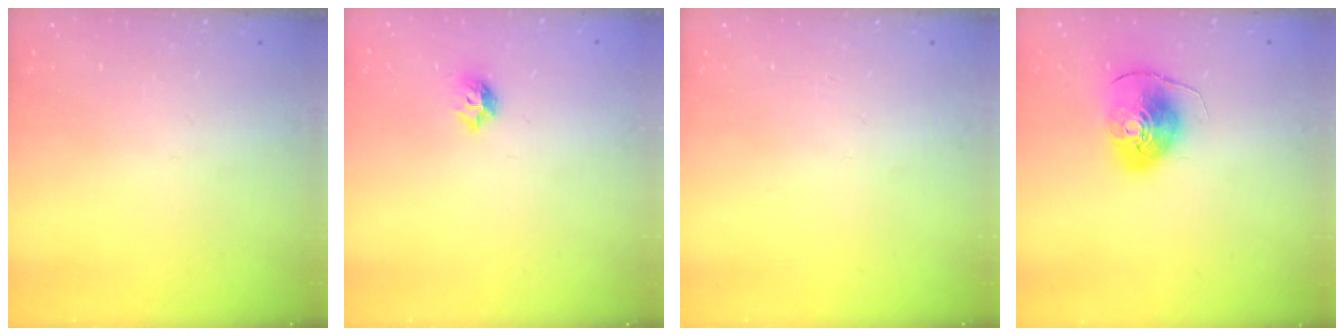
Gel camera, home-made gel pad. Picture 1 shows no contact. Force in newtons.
{"total": 5.3, "press": 5.2, "slide": 1.2}
{"total": 0.0}
{"total": 10.2, "press": 10.1, "slide": 1.1}